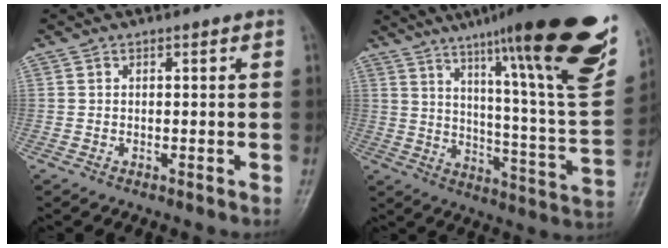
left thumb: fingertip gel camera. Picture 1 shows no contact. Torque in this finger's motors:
{"motor_torque": [1.69, 0.24, 1.64, -1.13, 0.45]}